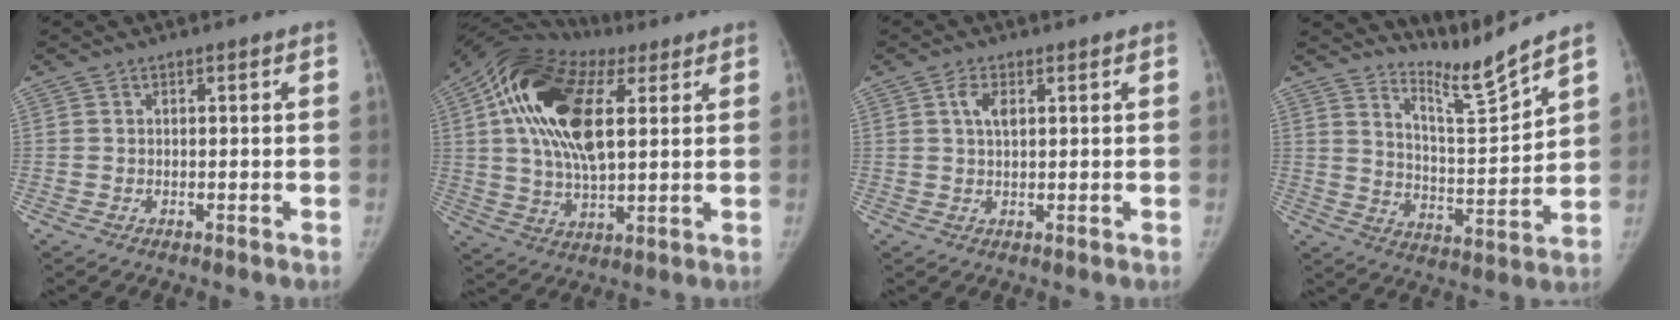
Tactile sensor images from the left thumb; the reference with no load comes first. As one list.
[{"total": 21.0, "force": [6.4, 10.5, 17.0], "torque": [-0.312, 0.005, 0.101]}, {"total": 2.9, "force": [1.0, 1.4, 2.3], "torque": [-0.040, 0.002, 0.018]}, {"total": 8.8, "force": [8.3, -1.1, 3.0], "torque": [-0.046, -0.087, 0.156]}]